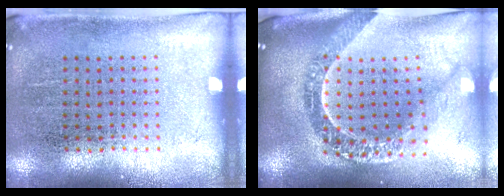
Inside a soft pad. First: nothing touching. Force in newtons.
{"total": 2.9, "press": 2.2, "slide": 1.8}